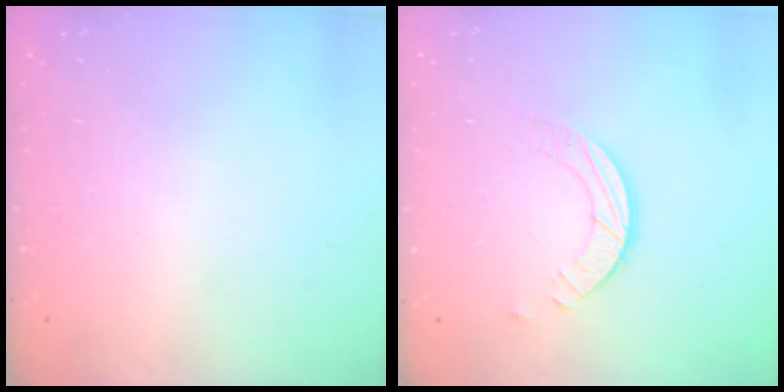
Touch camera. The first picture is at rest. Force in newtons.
{"total": 3.2, "press": 3.2, "slide": 0.3}